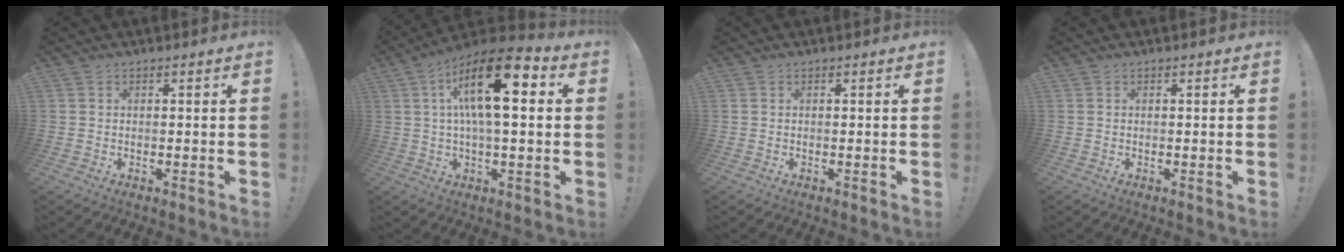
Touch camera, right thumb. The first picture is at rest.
{"total": 19.0, "force": [4.9, 6.4, 17.2], "torque": [-0.291, -0.010, 0.071]}
{"total": 0.0}
{"total": 0.0}